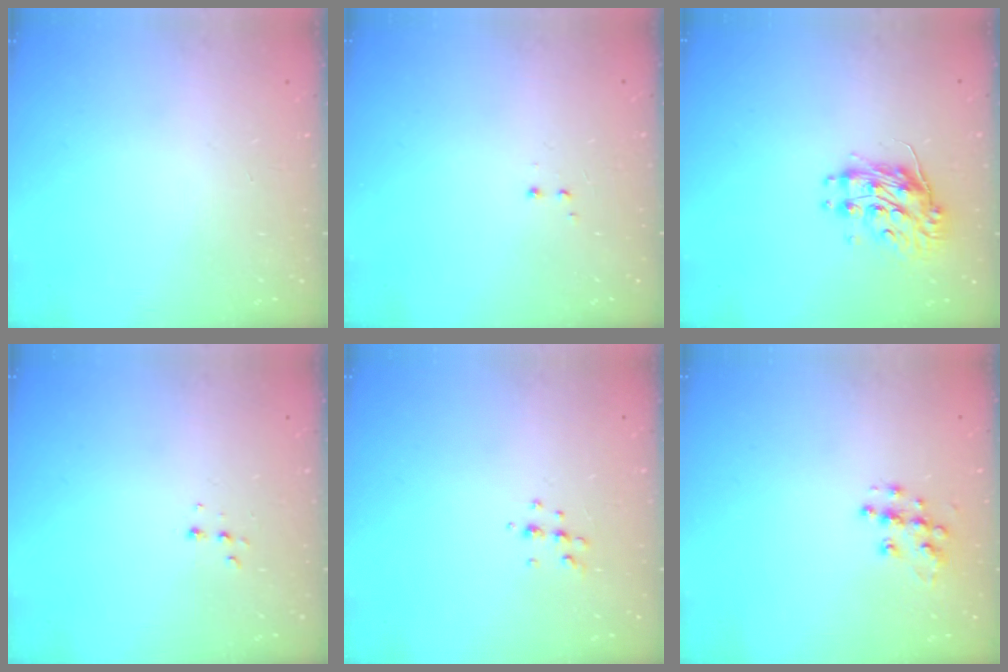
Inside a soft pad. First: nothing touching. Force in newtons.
{"total": 1.2, "press": 1.0, "slide": 0.6}
{"total": 10.4, "press": 10.4, "slide": 0.8}
{"total": 4.1, "press": 4.0, "slide": 0.8}
{"total": 4.9, "press": 4.8, "slide": 1.1}
{"total": 9.9, "press": 9.9, "slide": 0.7}